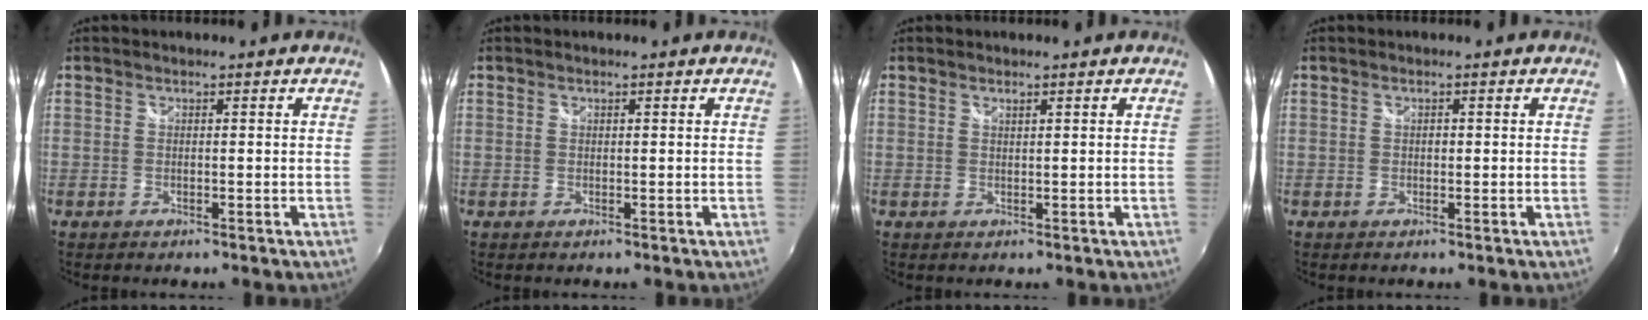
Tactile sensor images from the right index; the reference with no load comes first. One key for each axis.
{"total": 0.0}
{"total": 0.6, "fx": 0.5, "fy": 0.0, "fz": 0.2, "tx": -0.002, "ty": 0.001, "tz": 0.010}
{"total": 0.6, "fx": 0.0, "fy": 0.5, "fz": 0.3, "tx": -0.004, "ty": 0.002, "tz": 0.001}